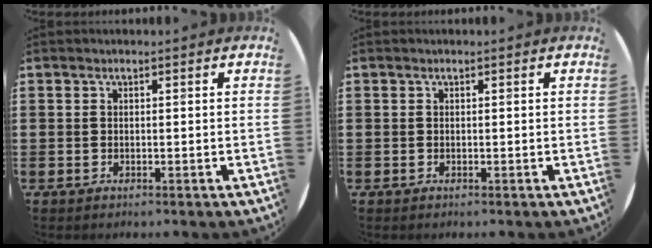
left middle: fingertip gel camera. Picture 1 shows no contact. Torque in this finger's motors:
{"motor_torque": [-0.43, 0.07, -0.05, -0.01]}